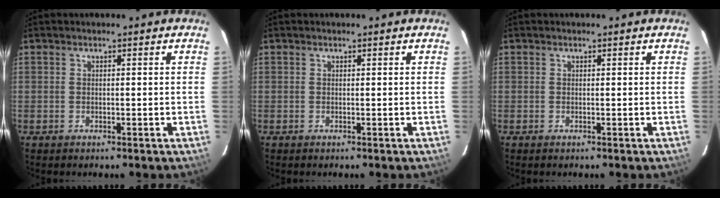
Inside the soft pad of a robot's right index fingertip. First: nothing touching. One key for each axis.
{"total": 0.0}
{"total": 0.0}